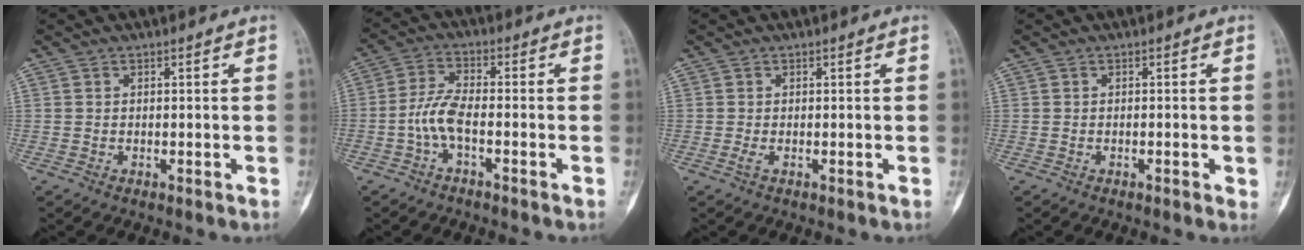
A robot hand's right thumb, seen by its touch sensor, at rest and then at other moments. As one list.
[{"total": 5.9, "force": [-2.2, 2.4, 4.9], "torque": [-0.106, 0.022, -0.047]}, {"total": 0.7, "force": [-0.3, 0.4, 0.6], "torque": [-0.015, -0.003, -0.009]}, {"total": 1.0, "force": [-0.3, 0.5, 0.8], "torque": [-0.006, -0.001, -0.006]}]